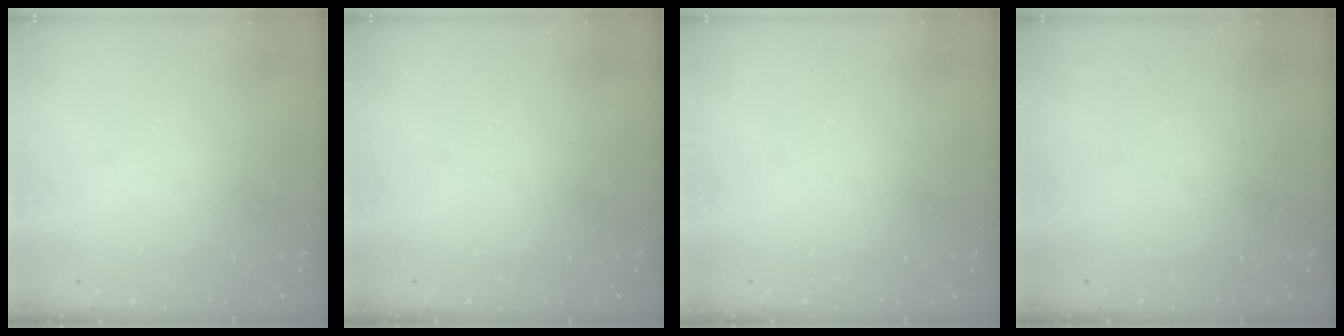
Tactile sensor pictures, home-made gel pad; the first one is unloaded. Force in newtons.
{"total": 0.0}
{"total": 0.0}
{"total": 0.0}